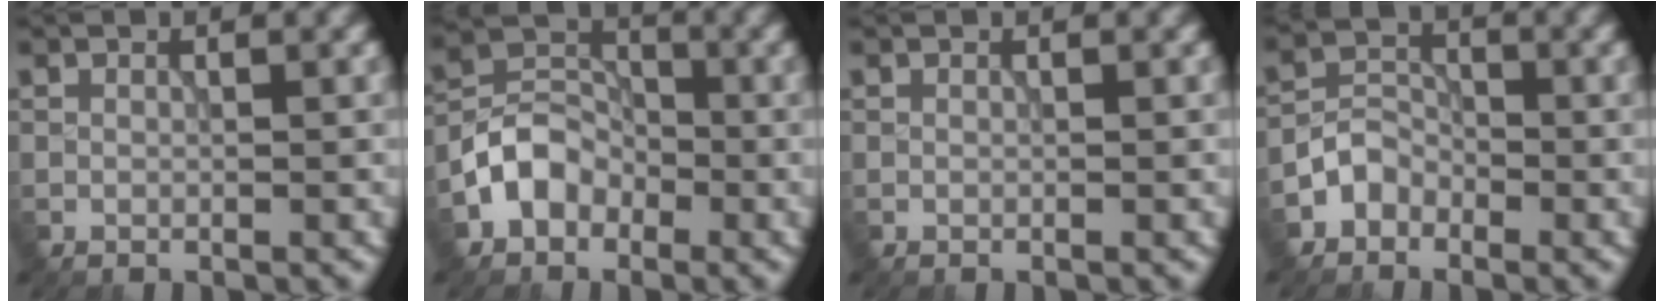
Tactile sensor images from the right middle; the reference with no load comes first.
{"total": 4.0, "force": [-2.0, 3.1, 1.6], "torque": [-0.028, 0.011, -0.044]}
{"total": 0.0}
{"total": 2.4, "force": [-1.7, 1.6, 0.5], "torque": [-0.003, 0.013, -0.039]}